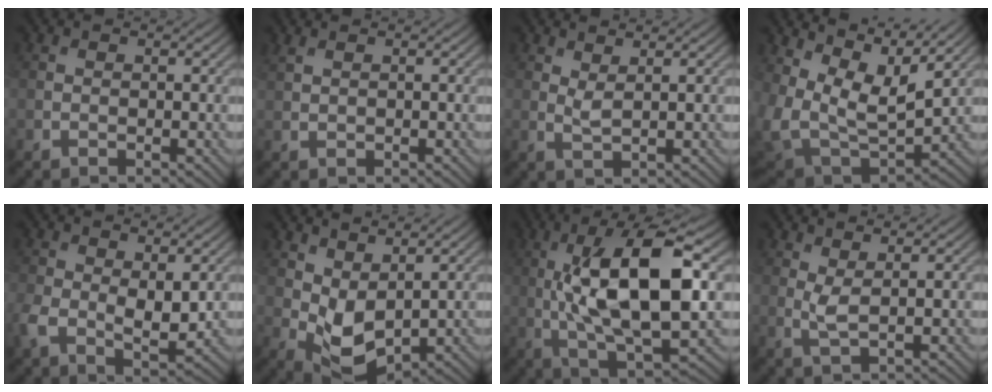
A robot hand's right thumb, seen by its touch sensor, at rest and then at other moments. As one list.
[{"total": 1.1, "force": [1.0, 0.1, 0.6], "torque": [-0.020, 0.005, 0.024]}, {"total": 1.7, "force": [1.2, 0.2, 1.2], "torque": [-0.032, -0.003, 0.026]}, {"total": 12.4, "force": [6.8, 6.5, 8.1], "torque": [-0.201, 0.007, 0.126]}, {"total": 7.1, "force": [-0.5, 4.2, 5.7], "torque": [-0.127, -0.016, -0.004]}, {"total": 6.1, "force": [1.6, 3.4, 4.8], "torque": [-0.109, -0.006, 0.037]}, {"total": 16.0, "force": [1.2, 5.6, 14.9], "torque": [-0.263, 0.010, 0.016]}, {"total": 2.1, "force": [1.0, 0.4, 1.8], "torque": [-0.047, -0.001, 0.022]}]